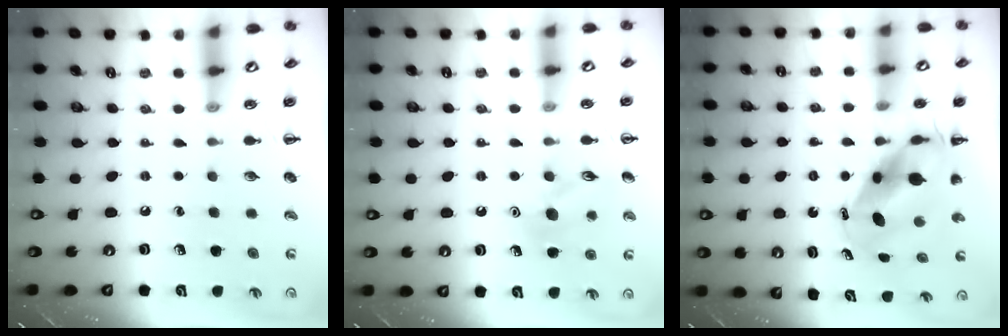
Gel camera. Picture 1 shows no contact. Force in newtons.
{"total": 10.5, "press": 10.4, "slide": 0.9}
{"total": 7.4, "press": 7.1, "slide": 2.4}